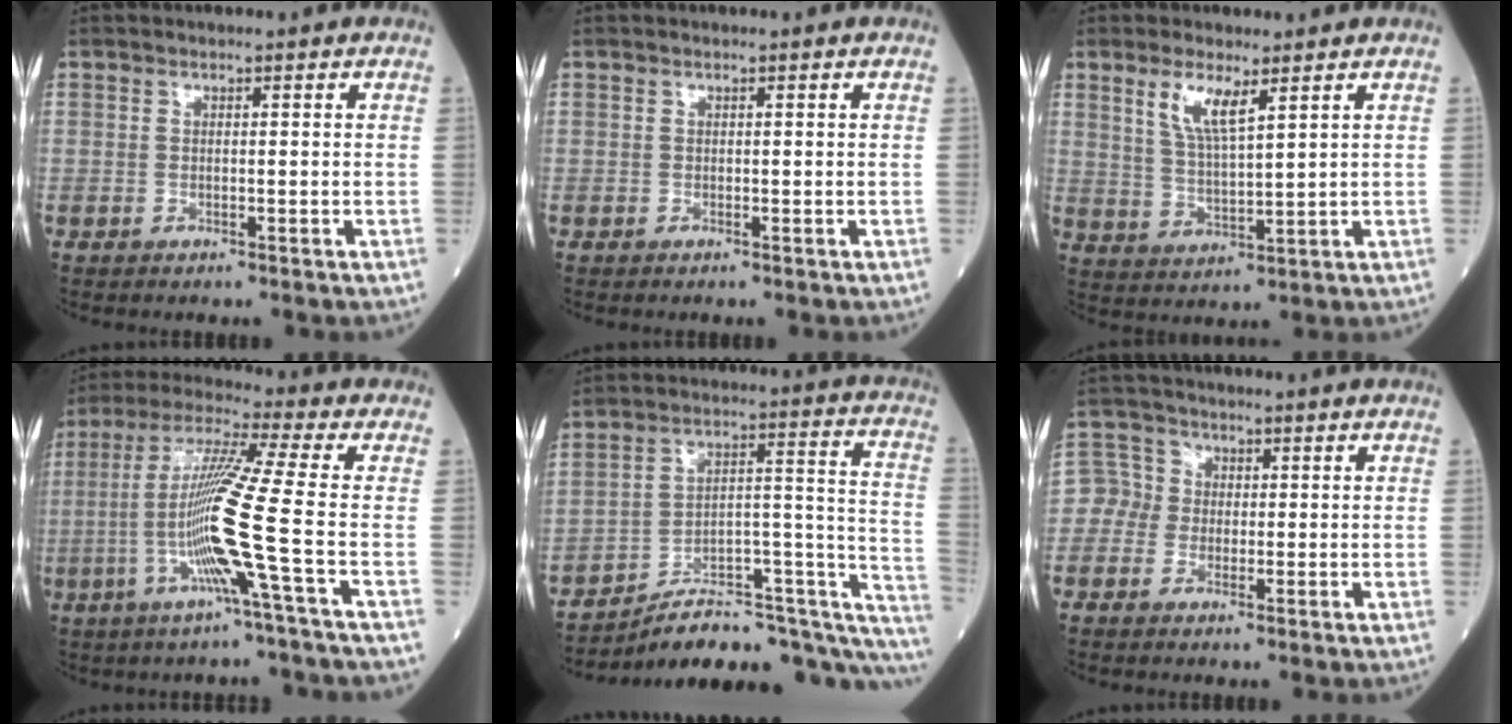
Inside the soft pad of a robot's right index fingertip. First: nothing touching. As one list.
[{"total": 0.0}, {"total": 6.0, "force": [3.4, 1.0, 4.9], "torque": [-0.101, -0.007, 0.069]}, {"total": 12.7, "force": [-3.3, -2.7, 12.0], "torque": [-0.238, -0.005, -0.072]}, {"total": 21.7, "force": [-17.5, 5.5, 11.5], "torque": [-0.091, 0.066, -0.244]}, {"total": 3.7, "force": [-0.6, 3.6, 0.6], "torque": [-0.002, 0.018, -0.019]}]